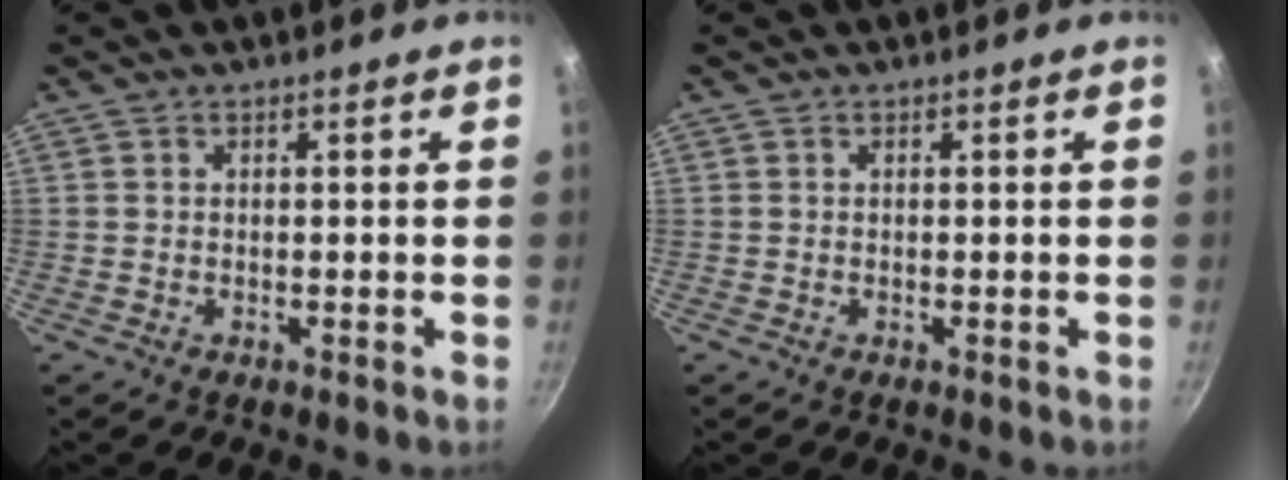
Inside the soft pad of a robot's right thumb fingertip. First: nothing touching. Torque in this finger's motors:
{"motor_torque": [-0.16, 0.03, 0.13, 0.02, 0.02]}